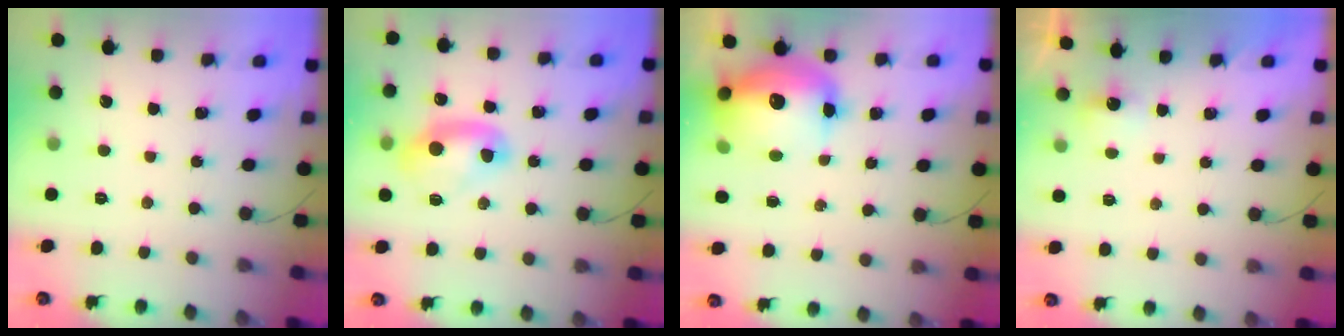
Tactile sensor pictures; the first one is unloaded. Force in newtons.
{"total": 8.8, "press": 8.8, "slide": 0.8}
{"total": 16.2, "press": 15.8, "slide": 3.7}
{"total": 10.0, "press": 2.1, "slide": 9.8}